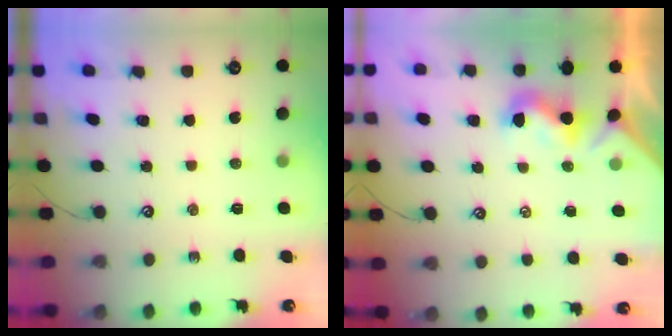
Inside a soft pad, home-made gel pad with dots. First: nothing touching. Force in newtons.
{"total": 1.1, "press": 1.0, "slide": 0.5}